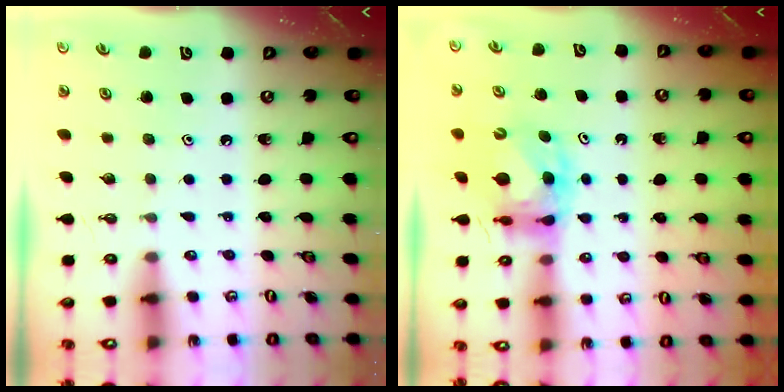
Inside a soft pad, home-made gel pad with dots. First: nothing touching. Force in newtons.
{"total": 7.1, "press": 7.1, "slide": 0.9}